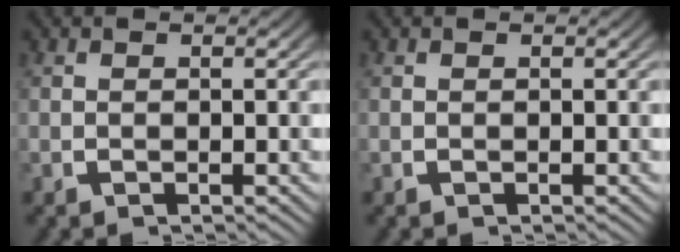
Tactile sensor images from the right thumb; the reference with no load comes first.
{"total": 0.0}